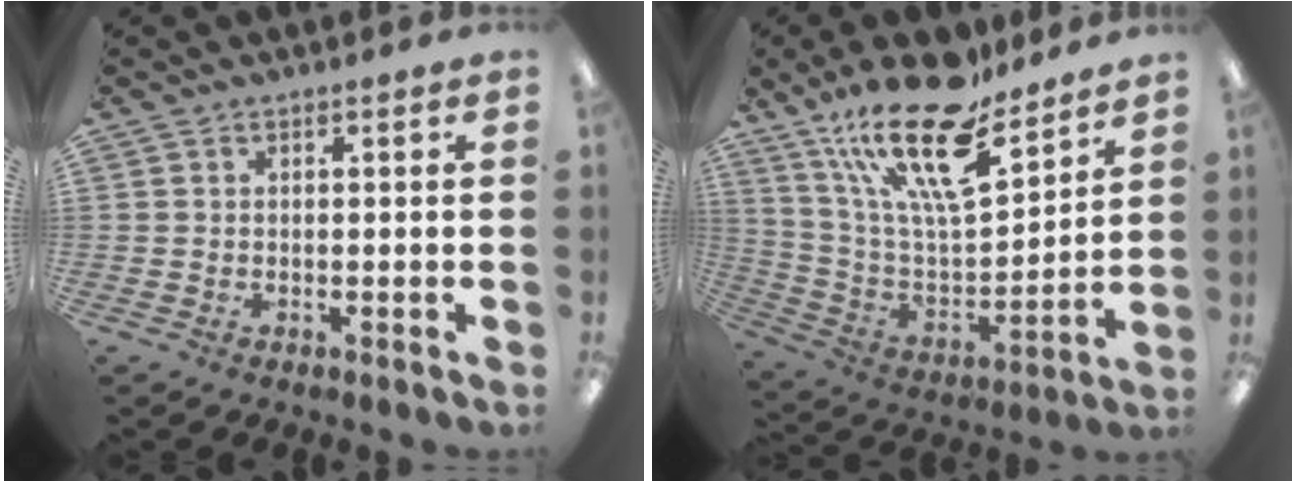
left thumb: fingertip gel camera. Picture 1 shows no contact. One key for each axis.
{"total": 22.4, "fx": 15.7, "fy": 7.2, "fz": 14.2, "tx": -0.267, "ty": -0.096, "tz": 0.271}